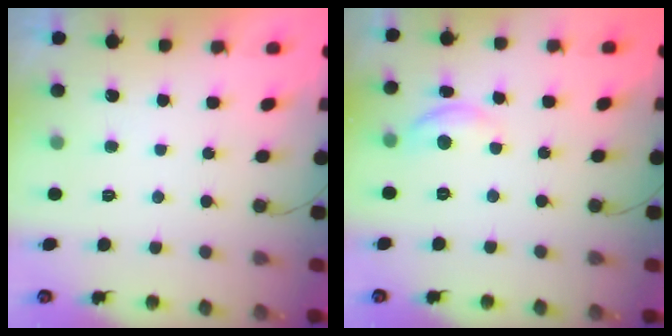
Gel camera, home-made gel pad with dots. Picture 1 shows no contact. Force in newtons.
{"total": 5.9, "press": 5.9, "slide": 0.7}